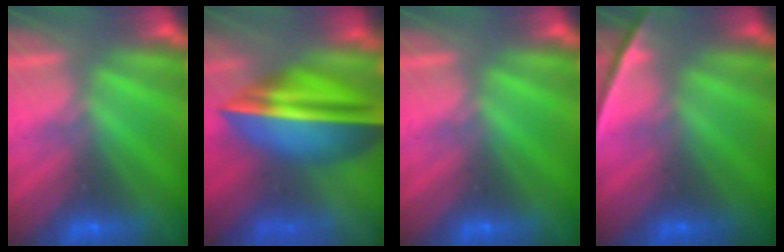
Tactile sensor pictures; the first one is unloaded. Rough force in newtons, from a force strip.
{"total": 5.8}
{"total": 0.0}
{"total": 2.3}